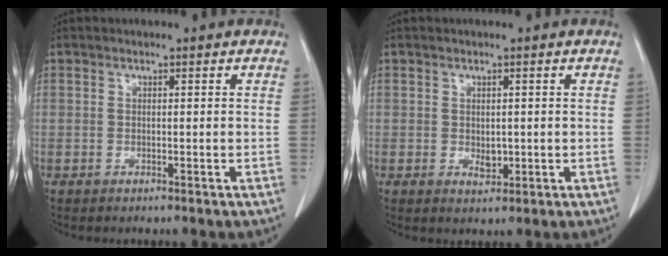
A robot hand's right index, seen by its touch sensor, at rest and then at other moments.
{"total": 2.1, "force": [-0.1, 1.3, 1.6], "torque": [-0.020, -0.001, 0.007]}